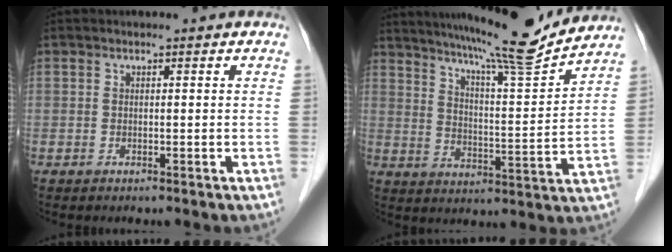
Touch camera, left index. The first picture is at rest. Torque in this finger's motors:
{"motor_torque": [0.38, -0.40, 0.28, 0.15]}